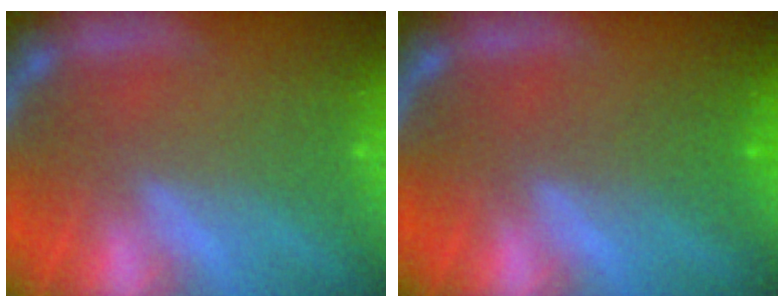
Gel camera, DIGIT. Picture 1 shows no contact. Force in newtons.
{"total": 1.5}